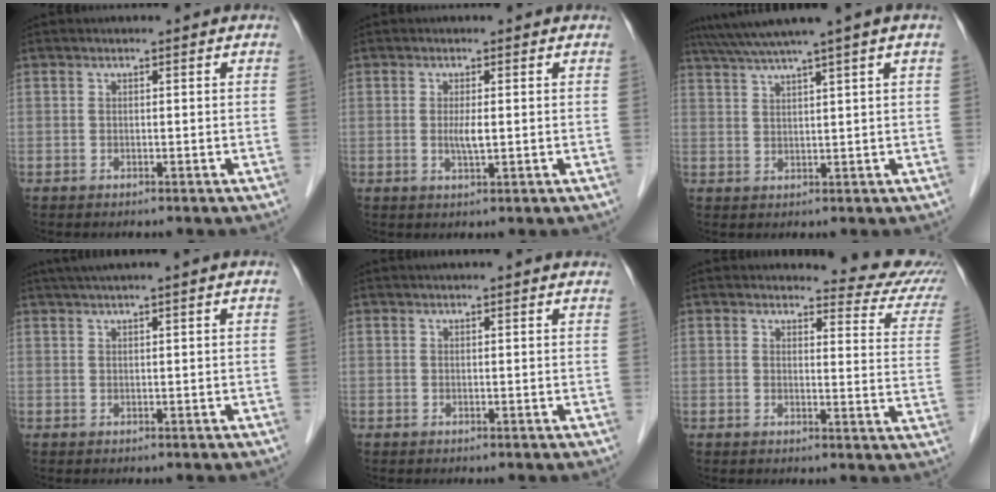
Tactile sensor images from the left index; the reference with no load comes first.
{"total": 2.0, "force": [0.1, 0.3, 2.0], "torque": [-0.045, -0.003, 0.002]}
{"total": 7.7, "force": [5.9, -1.9, 4.6], "torque": [-0.076, 0.026, 0.093]}
{"total": 4.6, "force": [3.7, -1.0, 2.6], "torque": [-0.039, 0.027, 0.065]}
{"total": 5.8, "force": [5.4, 0.1, 2.1], "torque": [-0.028, 0.028, 0.054]}
{"total": 10.8, "force": [10.6, 1.5, 1.5], "torque": [0.008, -0.067, 0.087]}